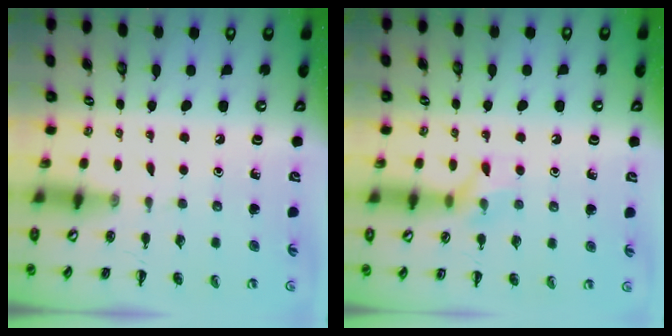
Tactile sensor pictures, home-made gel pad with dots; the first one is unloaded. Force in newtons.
{"total": 6.6, "press": 6.5, "slide": 0.9}